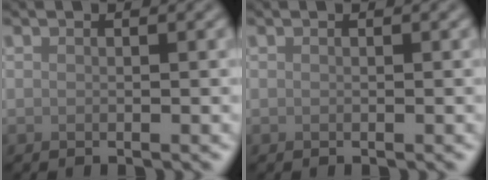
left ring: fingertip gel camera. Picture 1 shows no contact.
{"total": 0.0}